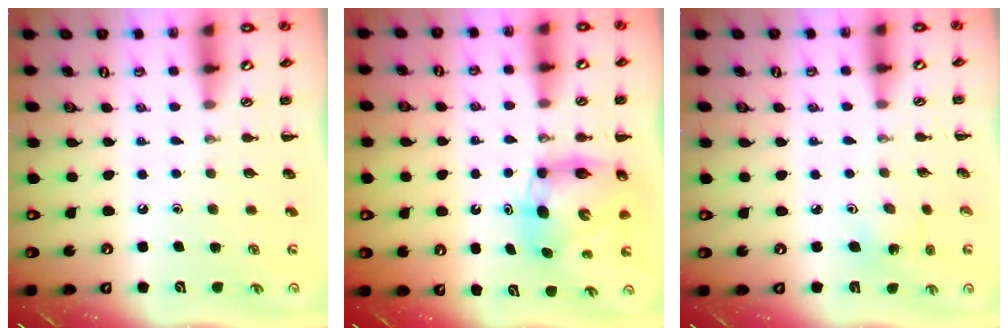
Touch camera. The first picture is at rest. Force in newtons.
{"total": 7.6, "press": 7.4, "slide": 1.6}
{"total": 3.8, "press": 3.7, "slide": 1.0}